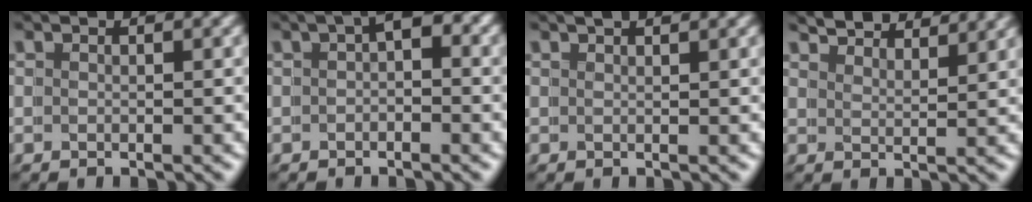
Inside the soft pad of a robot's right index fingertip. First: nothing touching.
{"total": 2.8, "force": [0.7, 1.5, 2.3], "torque": [-0.025, 0.008, 0.005]}
{"total": 1.3, "force": [1.1, -0.5, 0.5], "torque": [0.001, 0.007, 0.016]}
{"total": 4.9, "force": [4.8, -0.5, 0.7], "torque": [-0.004, 0.008, 0.076]}